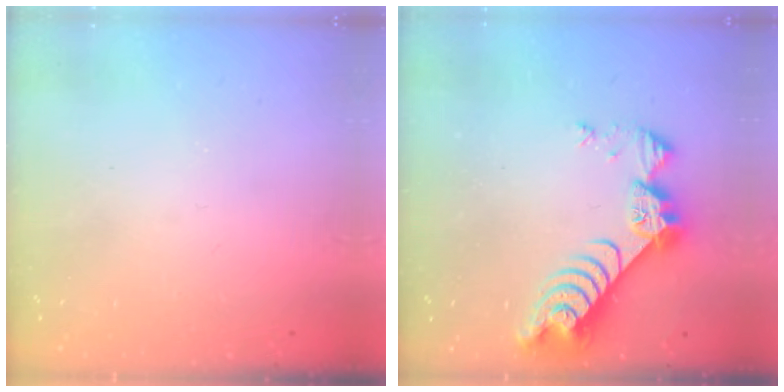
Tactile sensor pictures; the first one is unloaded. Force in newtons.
{"total": 9.4, "press": 9.4, "slide": 0.9}